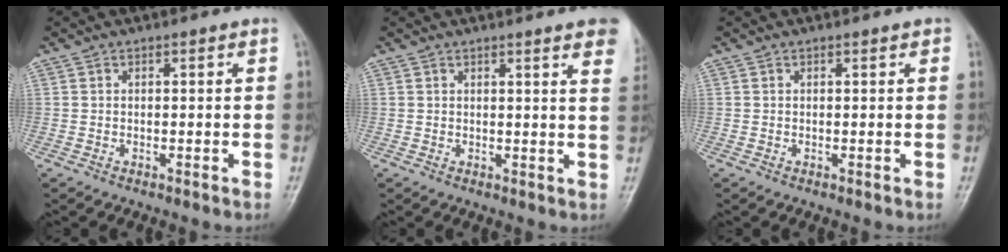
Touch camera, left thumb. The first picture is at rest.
{"total": 9.1, "force": [6.0, 1.3, 6.6], "torque": [-0.062, -0.012, 0.056]}
{"total": 0.8, "force": [0.5, 0.3, 0.5], "torque": [-0.007, 0.000, 0.002]}